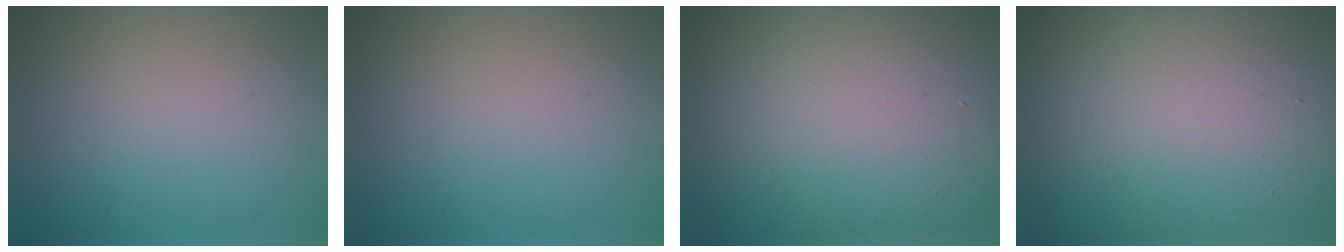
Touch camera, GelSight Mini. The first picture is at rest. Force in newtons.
{"total": 0.0}
{"total": 16.7, "press": 16.6, "slide": 1.6}
{"total": 19.3, "press": 19.3, "slide": 0.3}